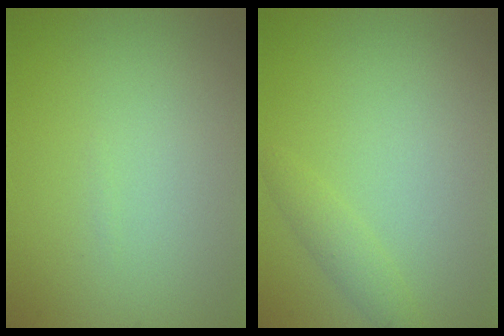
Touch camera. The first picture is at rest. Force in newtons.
{"total": 1.4, "press": 1.4, "slide": 0.1}